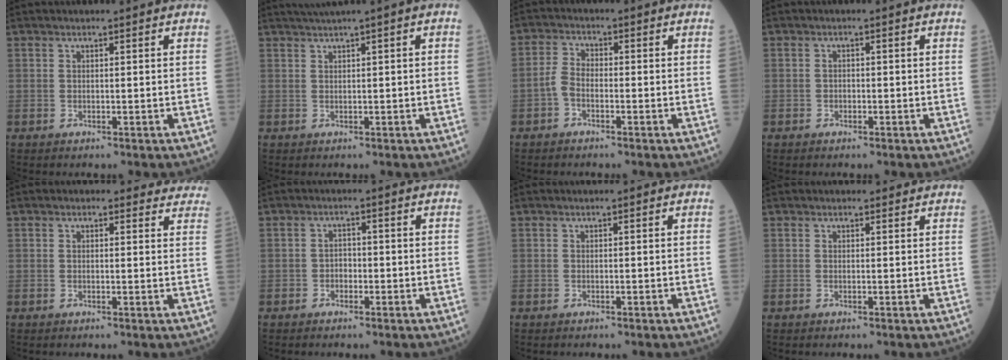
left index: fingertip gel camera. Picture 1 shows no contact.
{"total": 2.5, "force": [1.4, -0.4, 2.1], "torque": [-0.042, 0.010, 0.031]}
{"total": 3.0, "force": [-1.3, 1.8, 2.0], "torque": [-0.045, 0.003, -0.031]}
{"total": 0.7, "force": [-0.4, 0.5, 0.3], "torque": [-0.003, 0.001, -0.008]}
{"total": 7.1, "force": [6.4, 2.8, 1.4], "torque": [0.013, 0.004, 0.044]}
{"total": 1.6, "force": [-0.7, 1.2, 0.8], "torque": [-0.008, 0.005, -0.013]}
{"total": 0.0}
{"total": 0.9, "force": [0.7, 0.5, 0.0], "torque": [-0.006, 0.001, 0.006]}